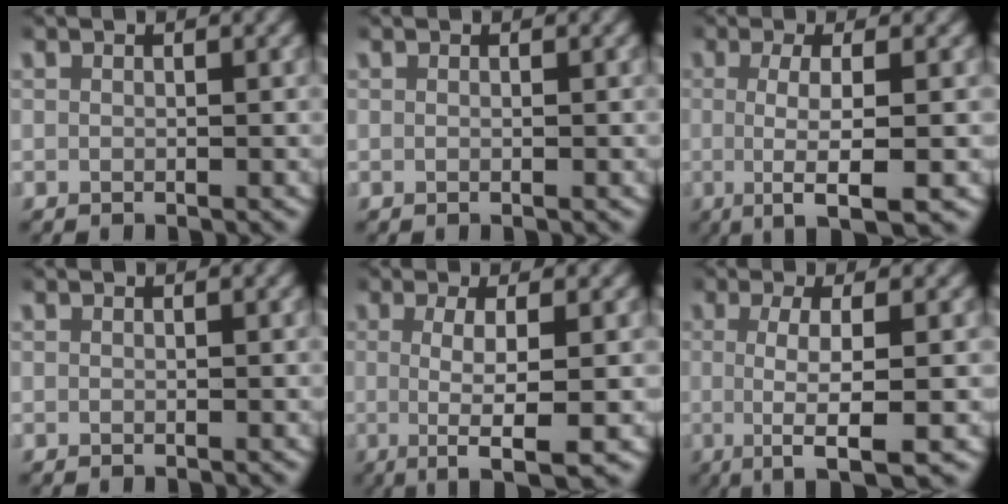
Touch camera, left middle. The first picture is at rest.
{"total": 0.0}
{"total": 5.8, "force": [-2.7, 0.6, 5.2], "torque": [-0.088, -0.017, -0.033]}
{"total": 0.0}
{"total": 6.2, "force": [-3.2, 0.7, 5.3], "torque": [-0.090, -0.021, -0.037]}
{"total": 6.4, "force": [-3.3, 0.7, 5.4], "torque": [-0.092, -0.019, -0.042]}